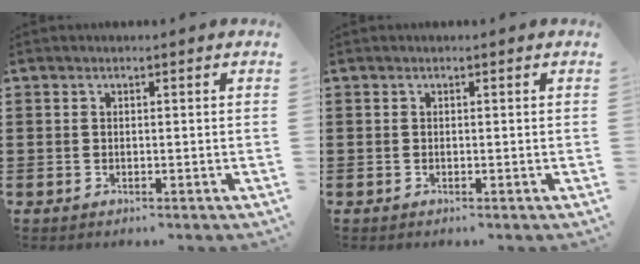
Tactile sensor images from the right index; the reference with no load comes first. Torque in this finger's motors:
{"motor_torque": [-0.72, 1.42, 0.00, -0.01]}